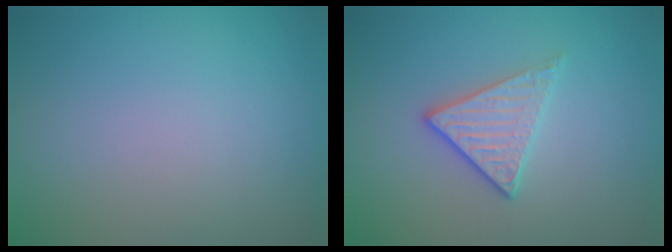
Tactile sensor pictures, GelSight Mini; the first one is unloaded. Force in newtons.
{"total": 2.3, "press": 2.0, "slide": 1.0}